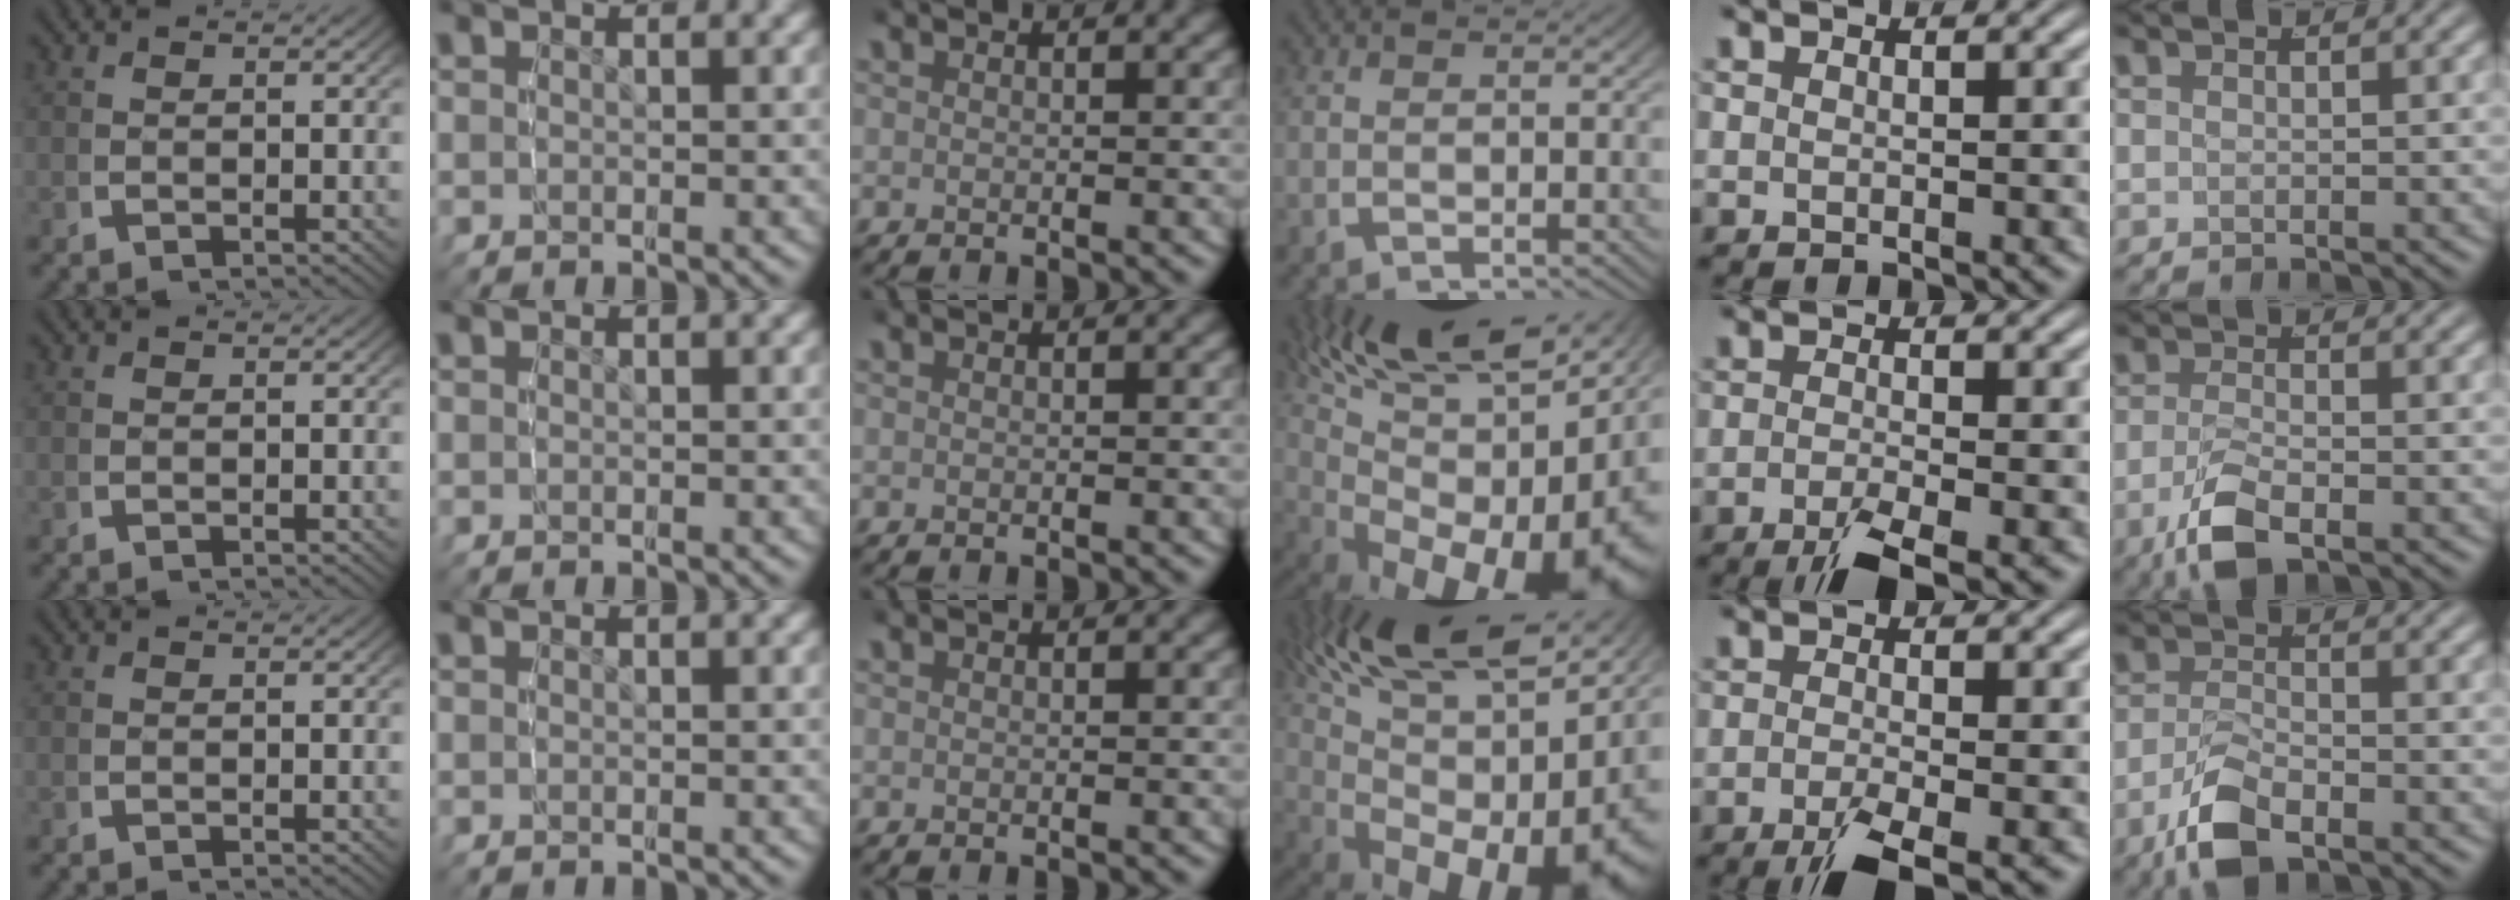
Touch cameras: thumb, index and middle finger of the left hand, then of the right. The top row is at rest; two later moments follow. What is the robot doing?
{"motion": "lift_and_place", "object": "glasses"}